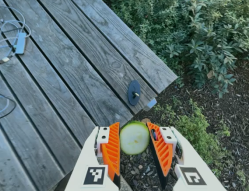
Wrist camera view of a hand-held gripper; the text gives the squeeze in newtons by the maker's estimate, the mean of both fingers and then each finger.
{"total": 10.8, "left": 11.1, "right": 10.6}